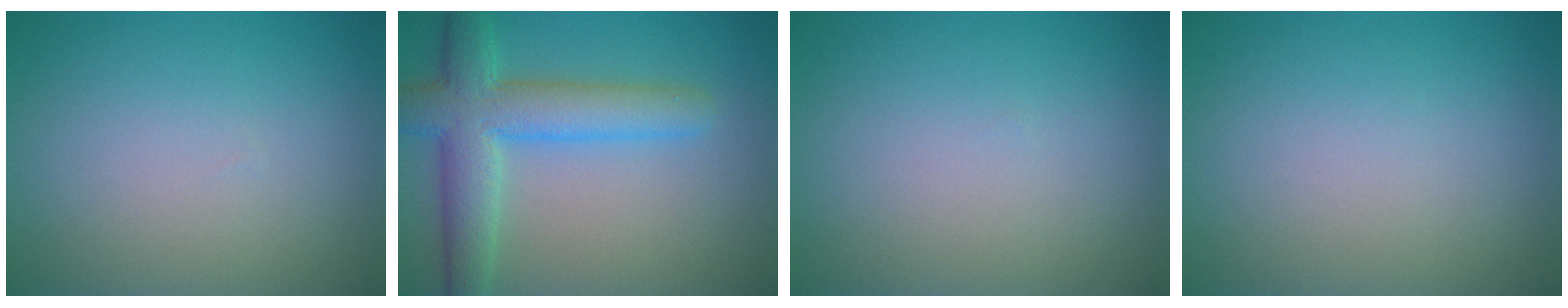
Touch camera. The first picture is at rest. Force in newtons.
{"total": 6.6, "press": 6.6, "slide": 0.1}
{"total": 0.0}
{"total": 0.0}